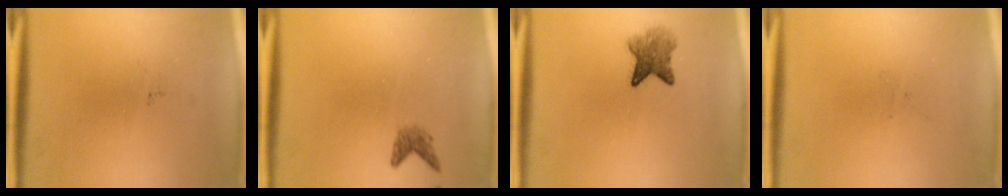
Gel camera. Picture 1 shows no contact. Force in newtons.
{"total": 1.5}
{"total": 4.3}
{"total": 0.0}